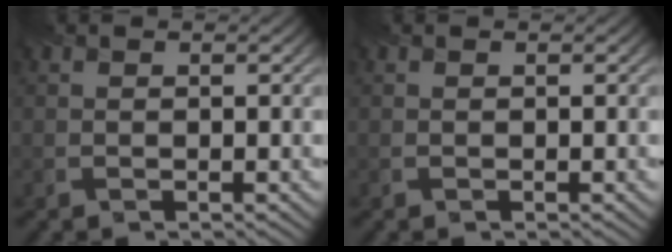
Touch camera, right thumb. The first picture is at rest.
{"total": 0.0}